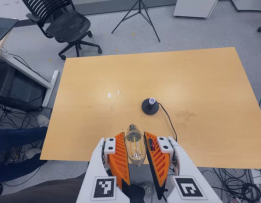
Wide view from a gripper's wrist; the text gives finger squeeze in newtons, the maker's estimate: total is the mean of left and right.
{"total": 11.9, "left": 12.2, "right": 11.5}